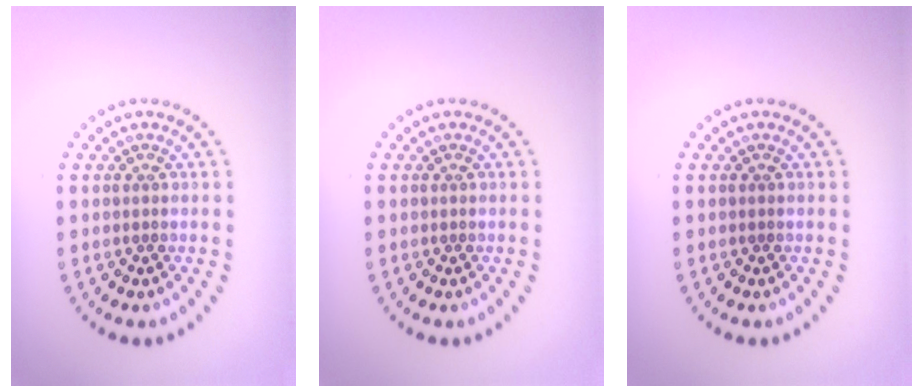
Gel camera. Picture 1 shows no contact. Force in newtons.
{"total": 0.0}
{"total": 0.0}